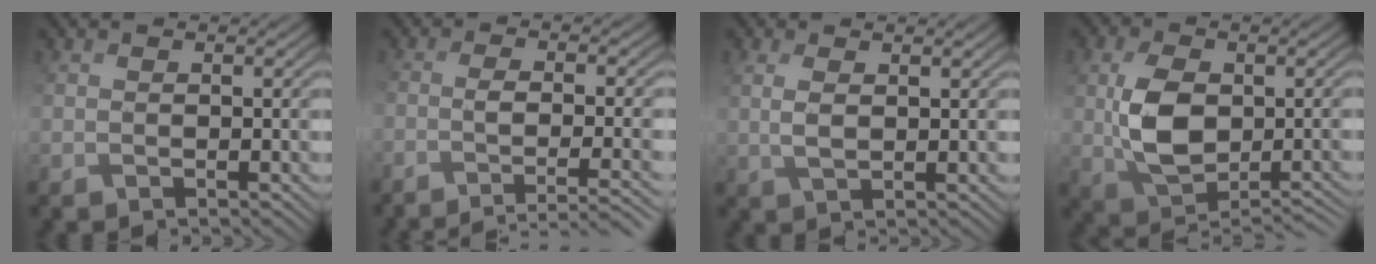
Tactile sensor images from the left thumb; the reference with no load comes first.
{"total": 6.1, "force": [-3.1, 1.6, 5.0], "torque": [-0.072, -0.004, -0.046]}
{"total": 2.6, "force": [0.9, 0.8, 2.3], "torque": [-0.052, 0.001, 0.020]}
{"total": 8.6, "force": [-1.0, 5.1, 6.8], "torque": [-0.132, -0.005, -0.016]}